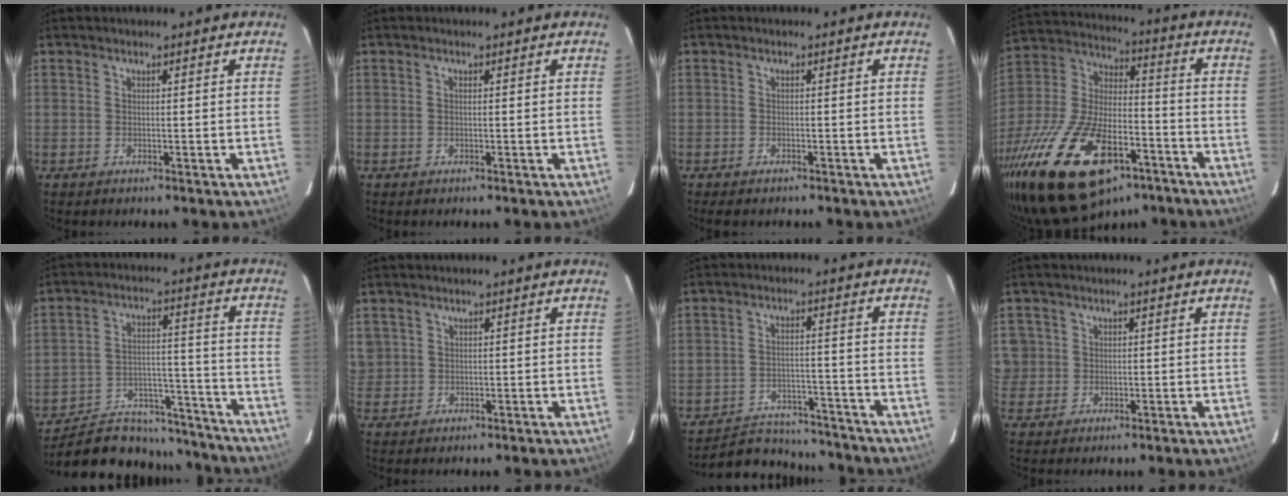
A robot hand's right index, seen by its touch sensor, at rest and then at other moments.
{"total": 0.0}
{"total": 2.2, "force": [-1.8, 0.9, 0.8], "torque": [-0.023, -0.004, -0.032]}
{"total": 30.1, "force": [-17.3, 14.1, 20.2], "torque": [-0.409, -0.022, -0.282]}
{"total": 22.1, "force": [-19.4, 8.1, 6.7], "torque": [-0.135, 0.034, -0.259]}
{"total": 2.8, "force": [0.6, 2.7, 0.3], "torque": [0.001, 0.005, 0.012]}
{"total": 10.9, "force": [-10.2, 3.2, 2.0], "torque": [-0.059, 0.012, -0.141]}
{"total": 4.8, "force": [0.2, 4.8, 0.7], "torque": [-0.006, 0.021, 0.011]}